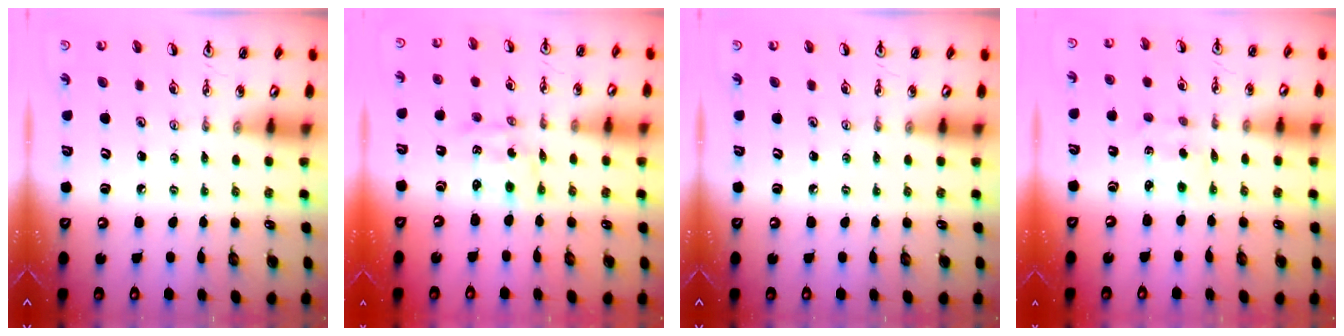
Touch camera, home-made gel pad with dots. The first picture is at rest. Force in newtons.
{"total": 1.6, "press": 1.3, "slide": 0.8}
{"total": 0.0}
{"total": 1.3, "press": 1.2, "slide": 0.6}